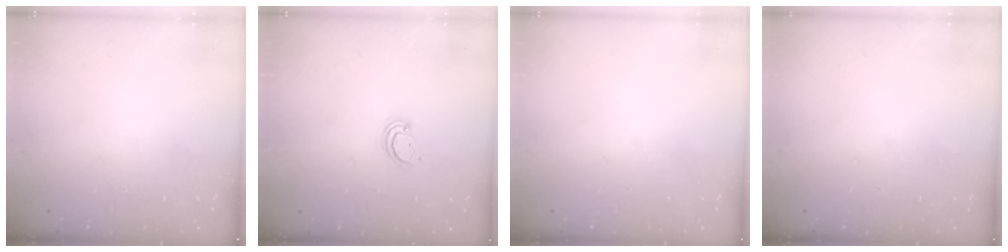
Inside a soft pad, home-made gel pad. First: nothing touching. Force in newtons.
{"total": 2.3, "press": 2.3, "slide": 0.3}
{"total": 0.0}
{"total": 0.0}